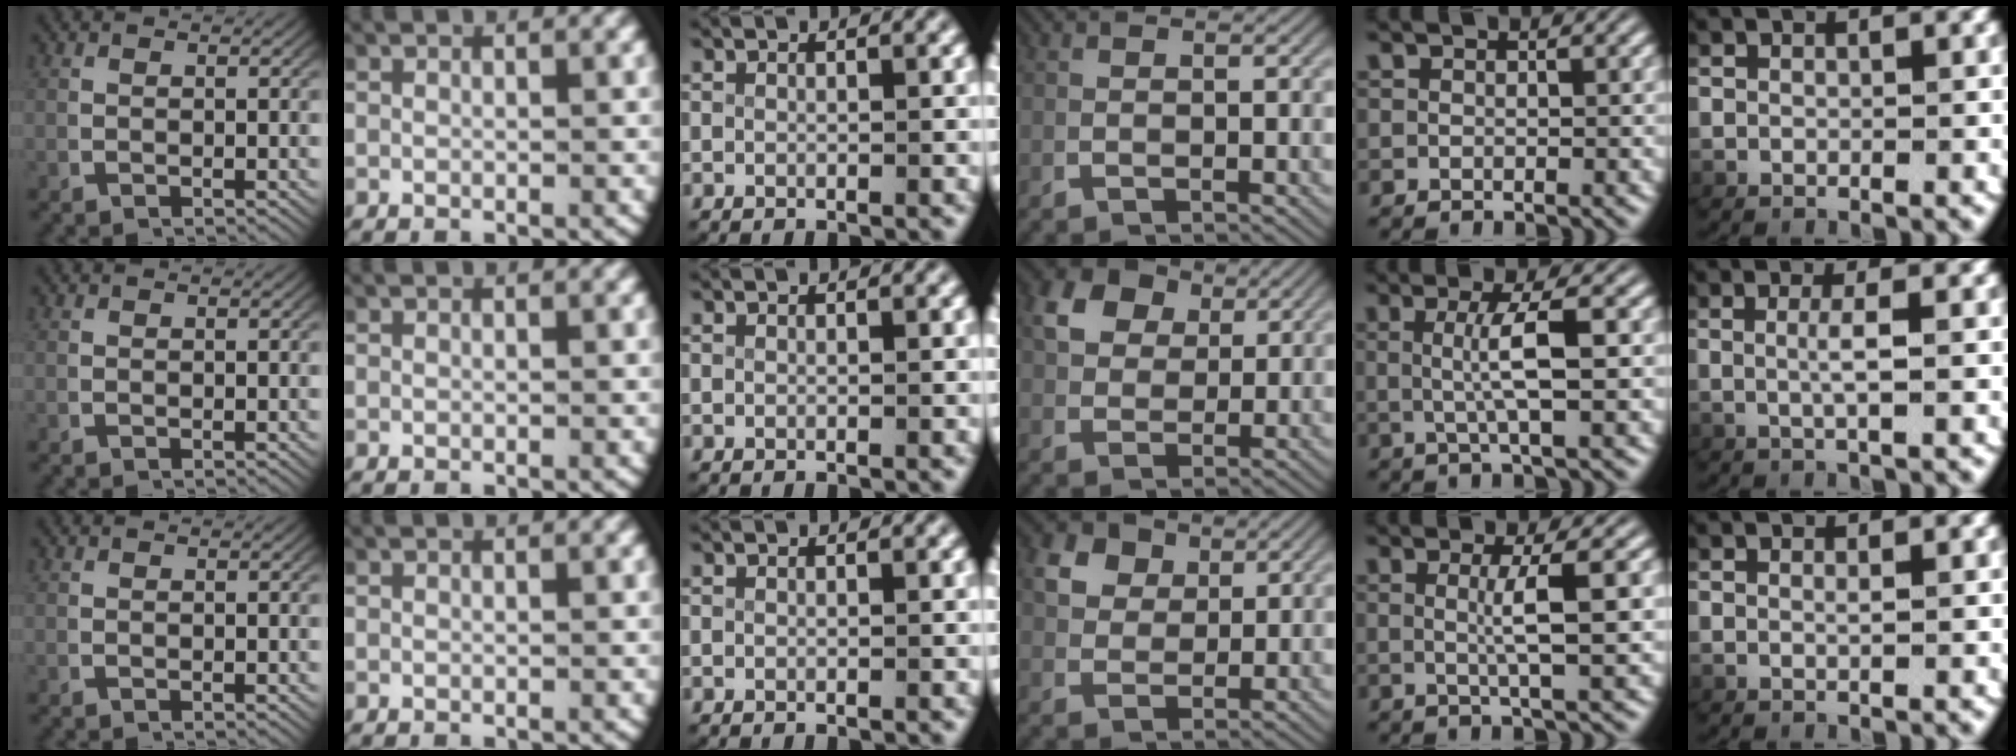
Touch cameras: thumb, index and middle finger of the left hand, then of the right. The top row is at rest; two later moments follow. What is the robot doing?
{"motion": "lift_and_place", "object": "card"}